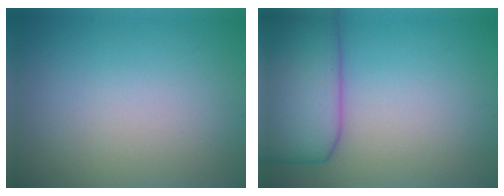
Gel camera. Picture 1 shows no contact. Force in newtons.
{"total": 8.5, "press": 8.5, "slide": 0.2}